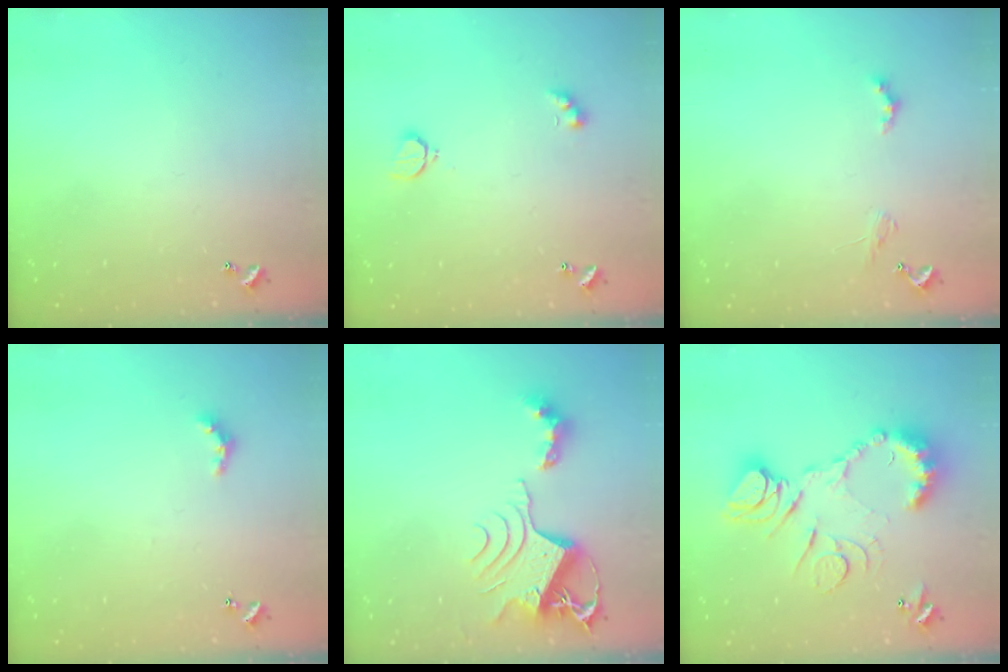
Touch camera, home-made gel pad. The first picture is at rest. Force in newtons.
{"total": 3.1, "press": 3.0, "slide": 0.6}
{"total": 1.1, "press": 1.1, "slide": 0.4}
{"total": 2.4, "press": 2.3, "slide": 0.5}
{"total": 11.1, "press": 11.1, "slide": 1.1}
{"total": 17.5, "press": 17.4, "slide": 1.8}